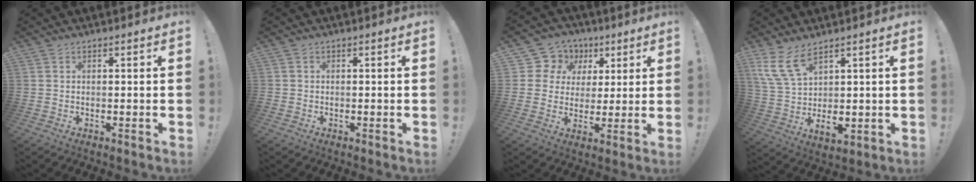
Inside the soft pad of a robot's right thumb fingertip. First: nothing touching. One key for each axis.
{"total": 0.6, "fx": -0.2, "fy": 0.6, "fz": 0.1, "tx": -0.003, "ty": 0.002, "tz": -0.004}
{"total": 9.5, "fx": 3.4, "fy": 8.6, "fz": 2.4, "tx": -0.033, "ty": -0.020, "tz": 0.070}
{"total": 10.6, "fx": 5.1, "fy": 4.8, "fz": 8.0, "tx": -0.165, "ty": -0.034, "tz": 0.100}